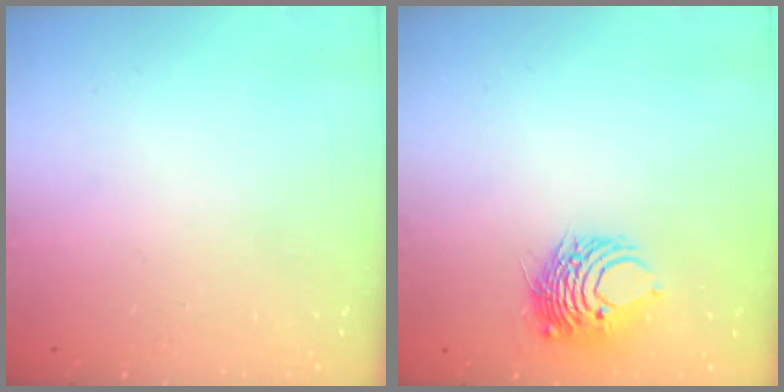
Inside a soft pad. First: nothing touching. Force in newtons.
{"total": 8.9, "press": 8.9, "slide": 0.8}